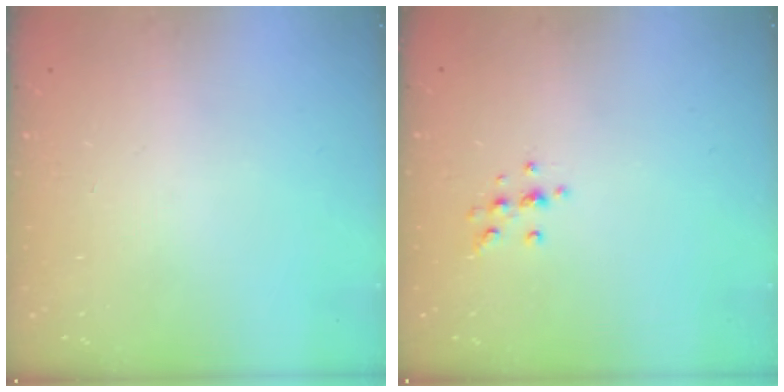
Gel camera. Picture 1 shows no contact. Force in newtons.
{"total": 5.6, "press": 5.6, "slide": 0.6}